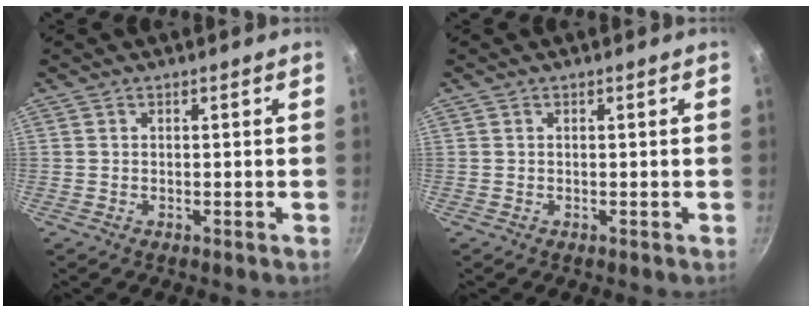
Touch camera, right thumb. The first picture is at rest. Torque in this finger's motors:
{"motor_torque": [-0.25, 0.04, -0.26, 0.18, -0.02]}